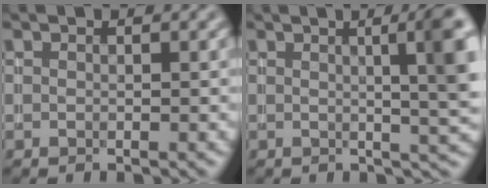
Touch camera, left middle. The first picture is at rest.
{"total": 7.6, "force": [1.4, 2.2, 7.1], "torque": [-0.048, 0.017, 0.013]}